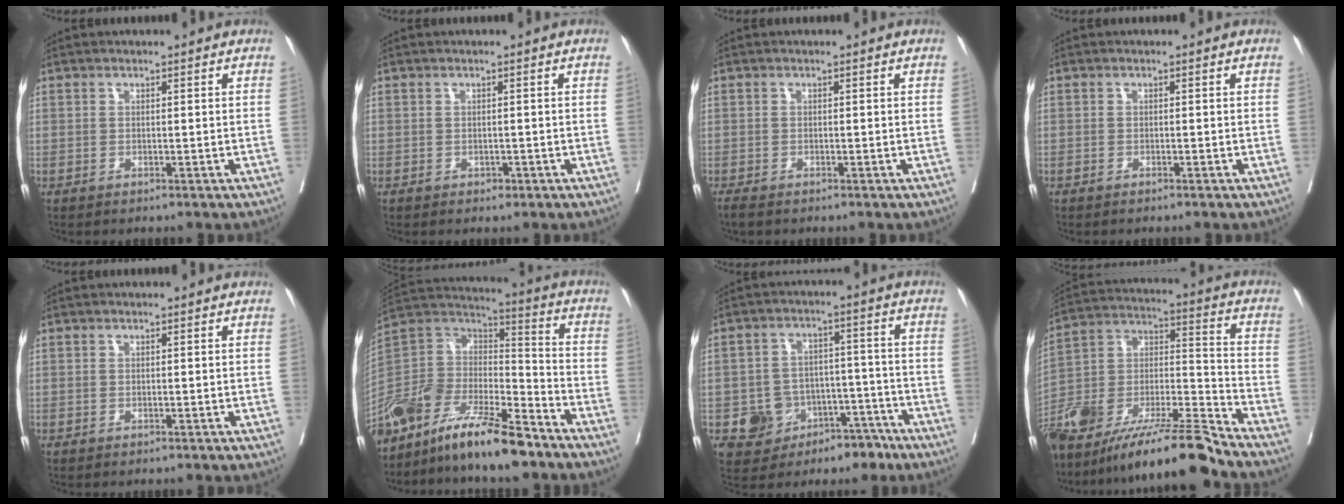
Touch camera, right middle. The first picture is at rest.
{"total": 0.7, "force": [-0.4, 0.5, 0.3], "torque": [-0.005, 0.001, -0.004]}
{"total": 1.4, "force": [-1.2, 0.3, 0.7], "torque": [-0.017, -0.007, -0.021]}
{"total": 0.5, "force": [-0.5, 0.0, 0.3], "torque": [-0.007, -0.001, -0.009]}
{"total": 0.0}
{"total": 22.1, "force": [-17.3, 5.7, 12.6], "torque": [-0.274, -0.008, -0.322]}
{"total": 9.2, "force": [-5.2, 7.2, 2.6], "torque": [-0.031, 0.033, -0.069]}
{"total": 22.4, "force": [-18.9, 0.3, 12.1], "torque": [-0.227, -0.007, -0.350]}